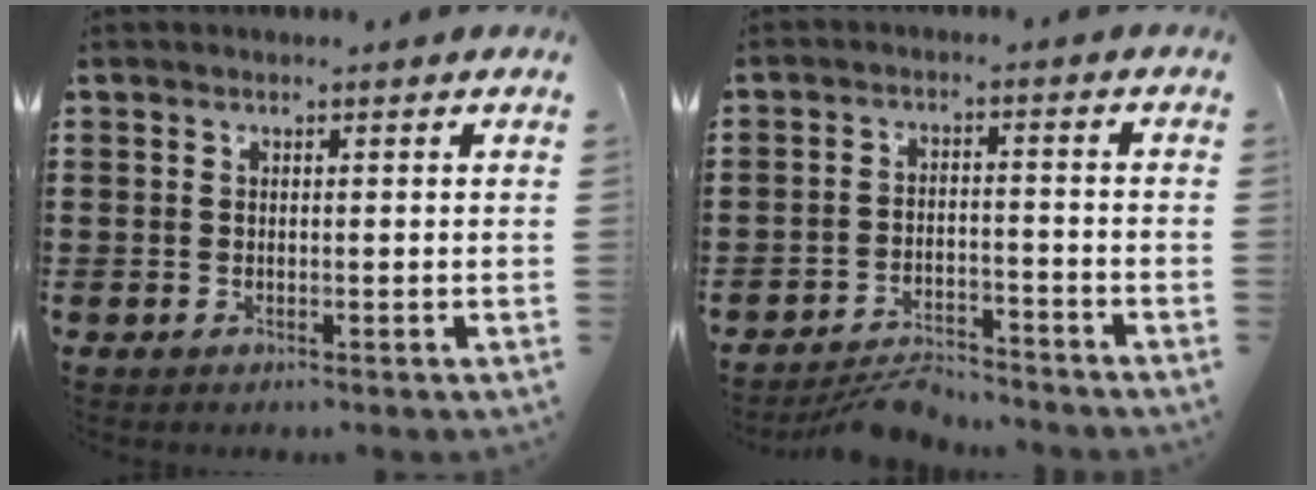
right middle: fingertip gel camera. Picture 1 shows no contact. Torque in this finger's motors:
{"motor_torque": [0.52, -0.22, 0.04, 0.02]}